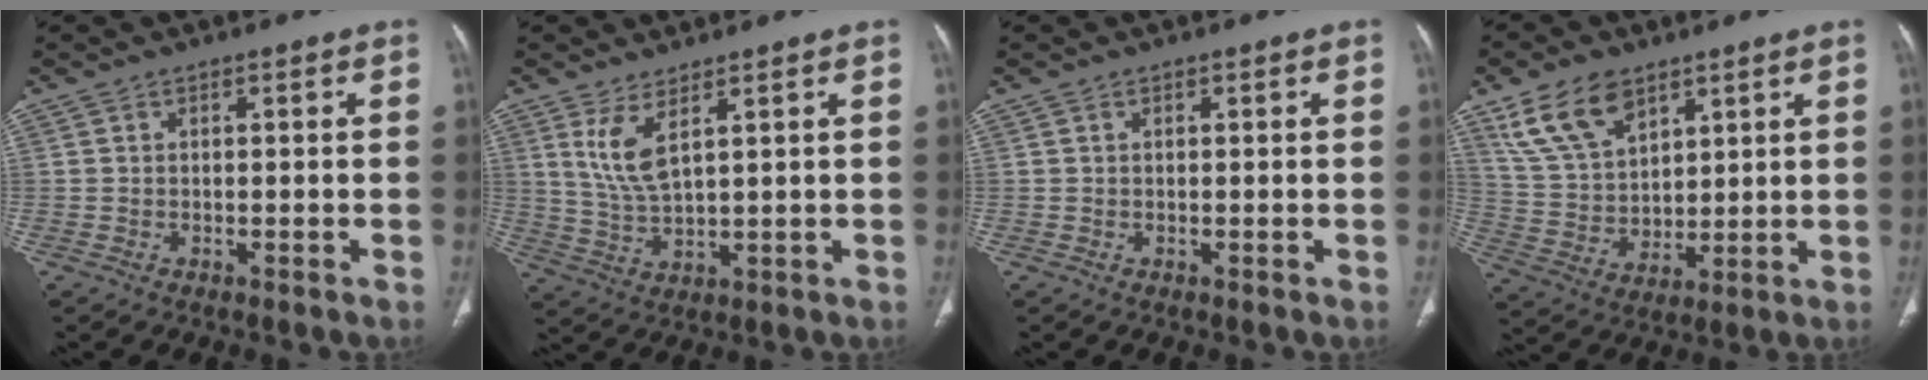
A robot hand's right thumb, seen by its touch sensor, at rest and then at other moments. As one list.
[{"total": 6.3, "force": [3.1, 1.9, 5.1], "torque": [-0.107, -0.024, 0.076]}, {"total": 0.0}, {"total": 12.7, "force": [7.6, 7.6, 6.7], "torque": [-0.107, -0.028, 0.158]}]